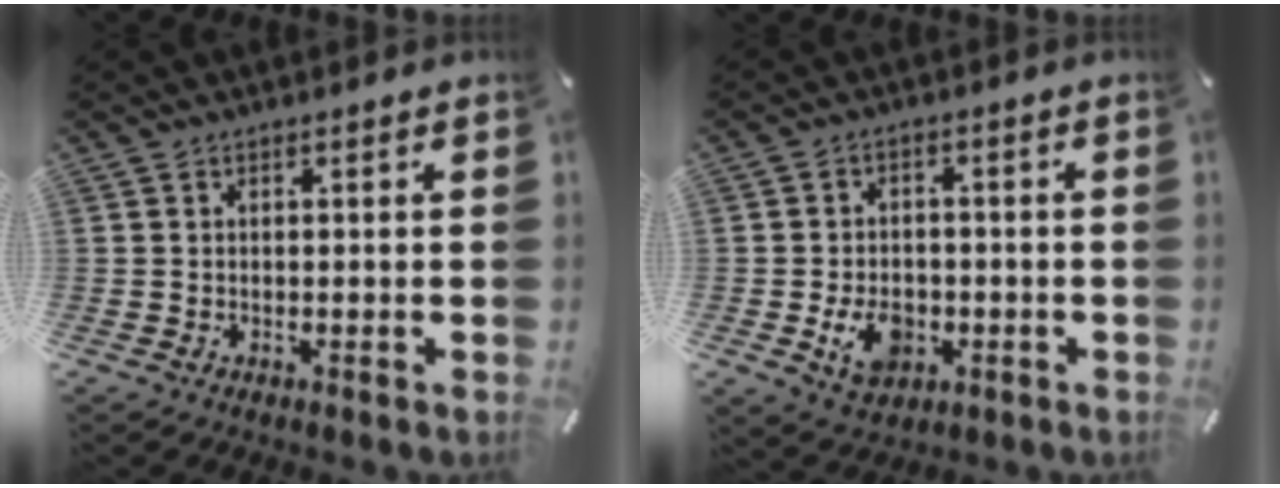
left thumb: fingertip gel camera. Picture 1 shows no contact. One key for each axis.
{"total": 8.0, "fx": -2.3, "fy": 5.9, "fz": 4.8, "tx": -0.088, "ty": 0.004, "tz": -0.042}